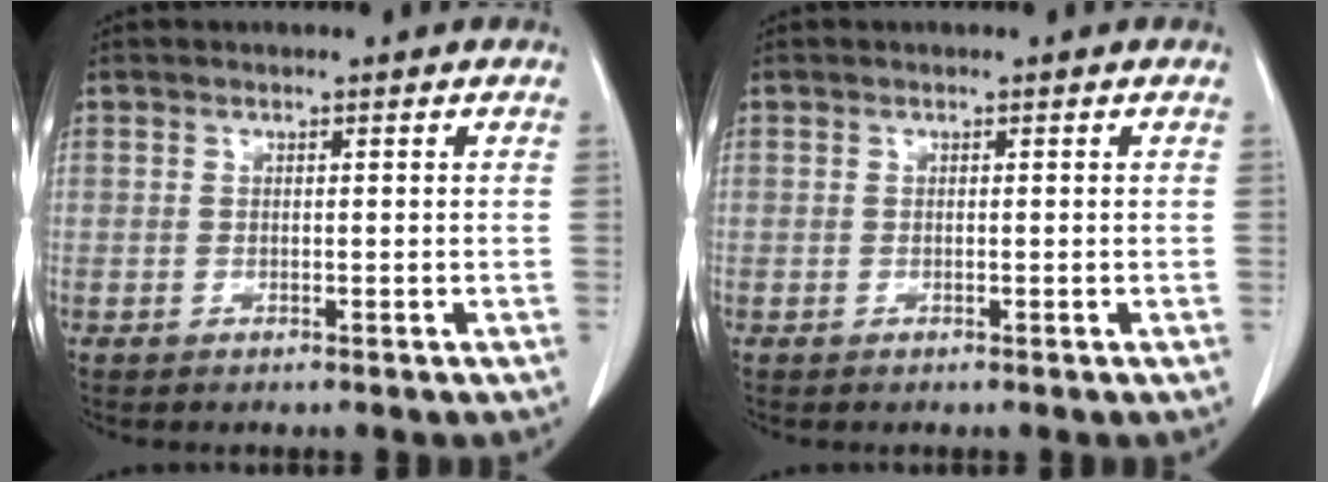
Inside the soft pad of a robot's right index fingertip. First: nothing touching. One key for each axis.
{"total": 0.0}